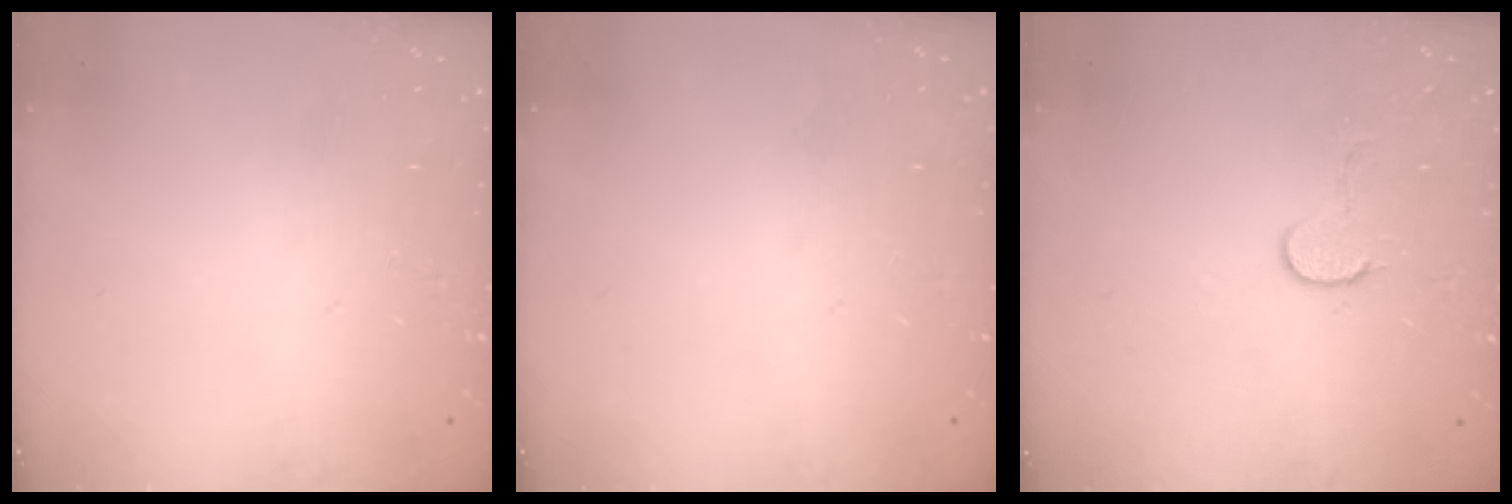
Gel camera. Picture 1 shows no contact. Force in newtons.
{"total": 0.0}
{"total": 5.9, "press": 5.9, "slide": 0.5}